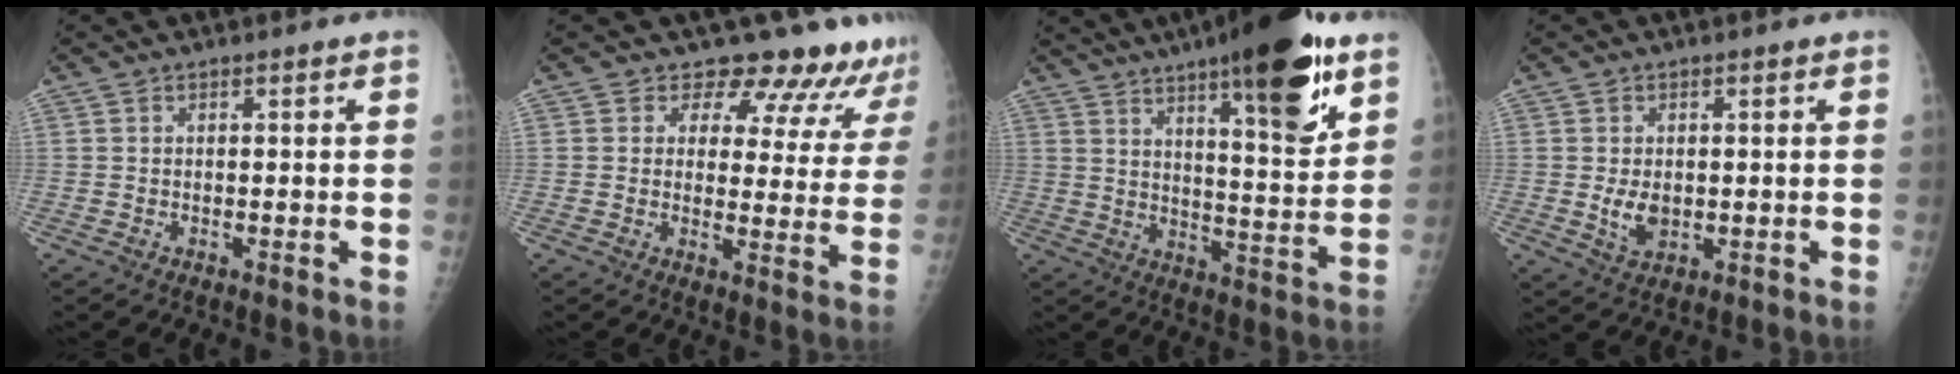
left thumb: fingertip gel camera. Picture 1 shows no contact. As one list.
[{"total": 13.6, "force": [12.6, 4.9, 1.4], "torque": [0.037, -0.091, 0.126]}, {"total": 20.9, "force": [12.0, 5.1, 16.3], "torque": [-0.218, -0.056, 0.178]}, {"total": 4.3, "force": [-0.1, 2.9, 3.1], "torque": [-0.048, -0.007, 0.006]}]